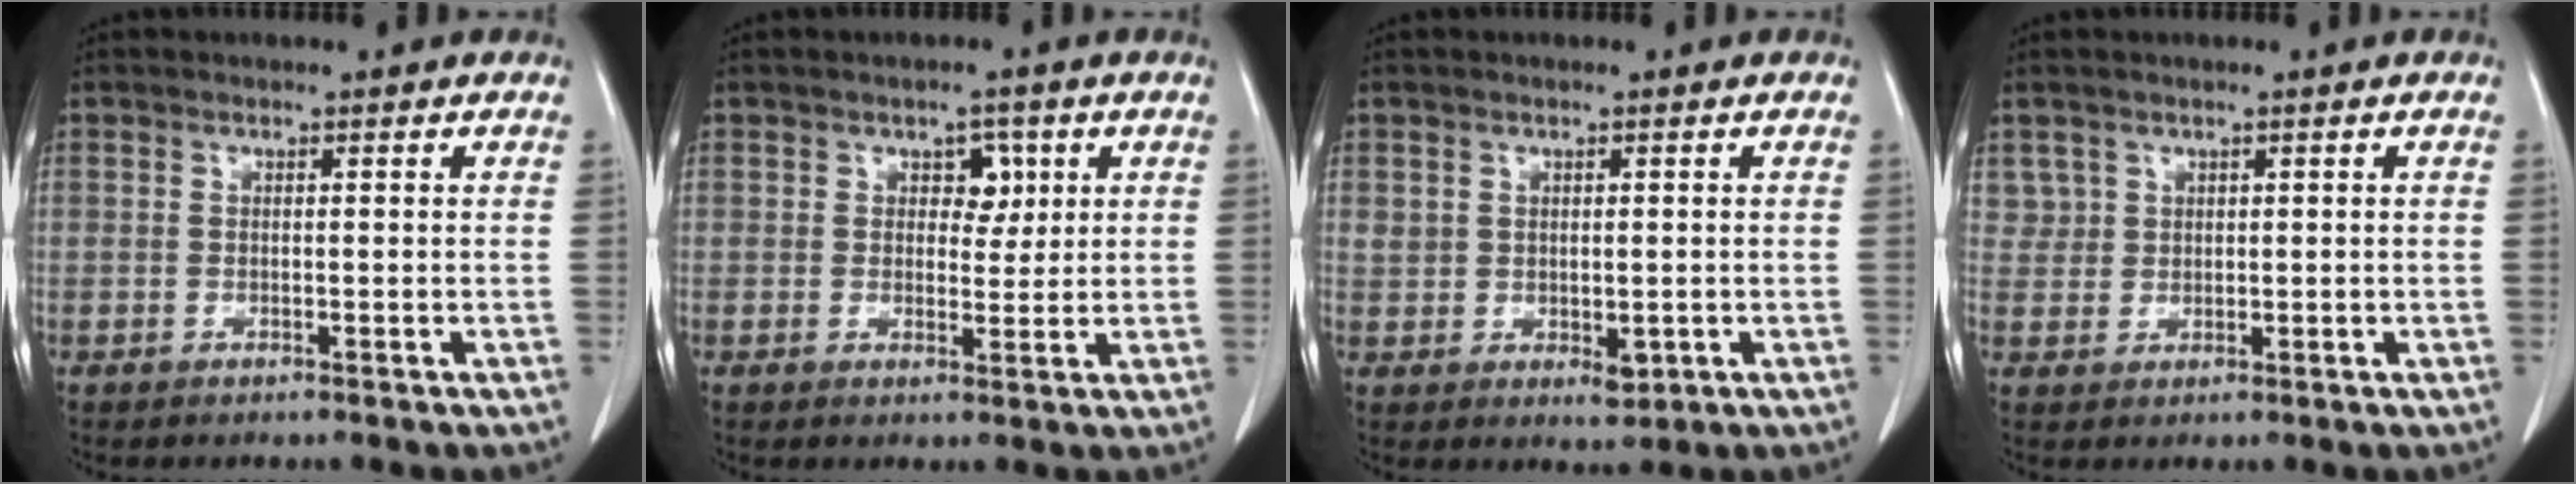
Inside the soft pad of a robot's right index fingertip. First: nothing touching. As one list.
[{"total": 3.4, "force": [1.2, 2.2, 2.3], "torque": [-0.025, 0.007, 0.018]}, {"total": 3.3, "force": [0.2, 2.4, 2.2], "torque": [-0.028, -0.003, 0.017]}, {"total": 2.5, "force": [1.4, 2.0, -0.2], "torque": [0.023, 0.006, 0.022]}]